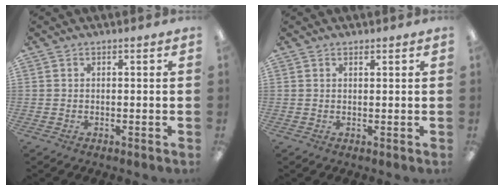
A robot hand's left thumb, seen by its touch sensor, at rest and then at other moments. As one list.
[{"total": 0.8, "force": [0.7, 0.3, 0.1], "torque": [0.004, -0.004, 0.012]}]